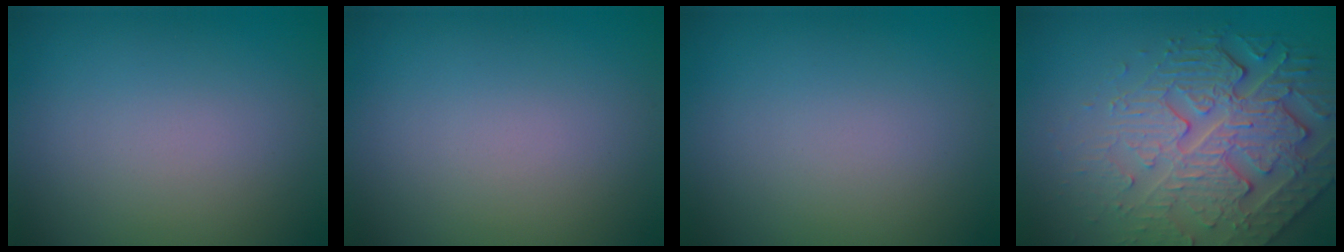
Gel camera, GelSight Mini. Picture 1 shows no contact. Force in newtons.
{"total": 0.0}
{"total": 0.0}
{"total": 5.8, "press": 5.0, "slide": 2.9}